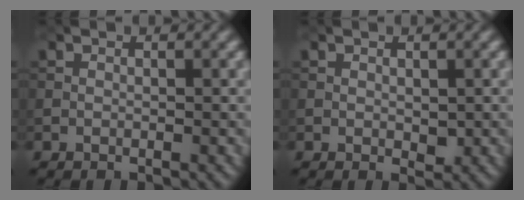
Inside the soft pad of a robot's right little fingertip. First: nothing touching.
{"total": 1.4, "force": [0.1, 0.8, 1.2], "torque": [-0.011, -0.005, 0.006]}